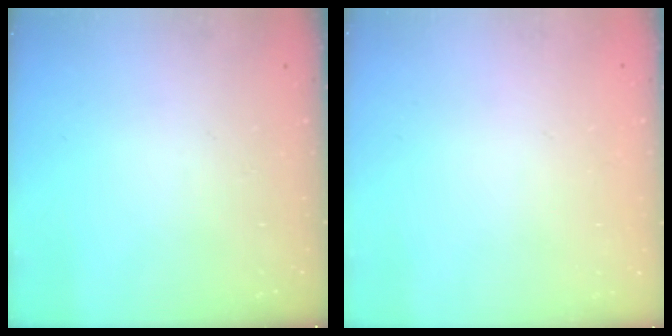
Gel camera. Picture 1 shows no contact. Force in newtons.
{"total": 2.0, "press": 2.0, "slide": 0.1}